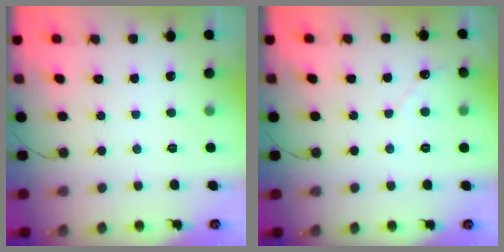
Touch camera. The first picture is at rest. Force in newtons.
{"total": 2.7, "press": 2.7, "slide": 0.3}